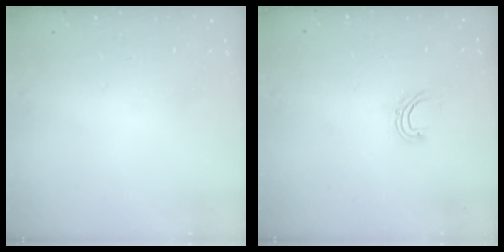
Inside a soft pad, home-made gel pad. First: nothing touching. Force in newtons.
{"total": 5.0, "press": 4.9, "slide": 1.0}